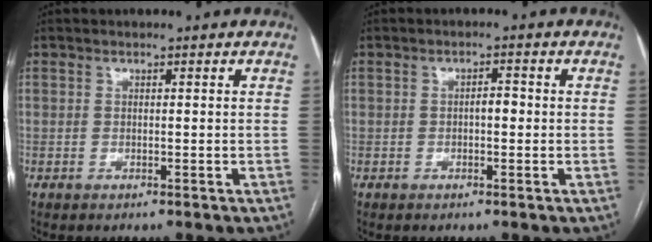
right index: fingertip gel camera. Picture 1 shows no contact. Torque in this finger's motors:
{"motor_torque": [0.57, -0.03, 0.00, 0.04]}